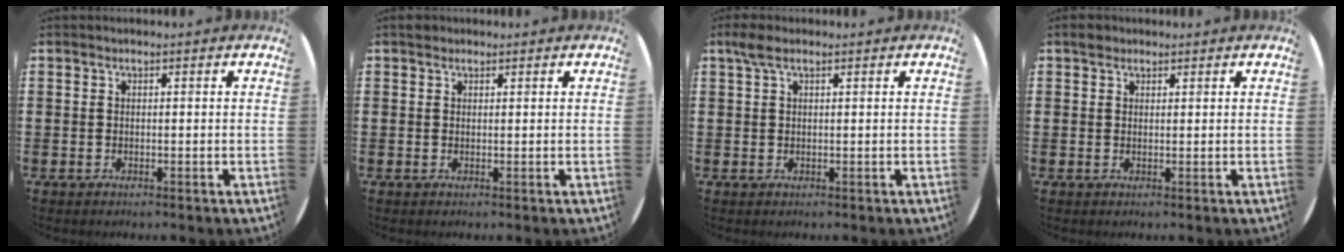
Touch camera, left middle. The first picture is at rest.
{"total": 0.7, "force": [0.6, 0.4, 0.0], "torque": [0.009, 0.000, 0.010]}
{"total": 1.8, "force": [1.2, 0.6, 1.3], "torque": [-0.027, 0.006, 0.020]}
{"total": 1.2, "force": [1.1, 0.7, 0.1], "torque": [0.005, 0.002, 0.018]}